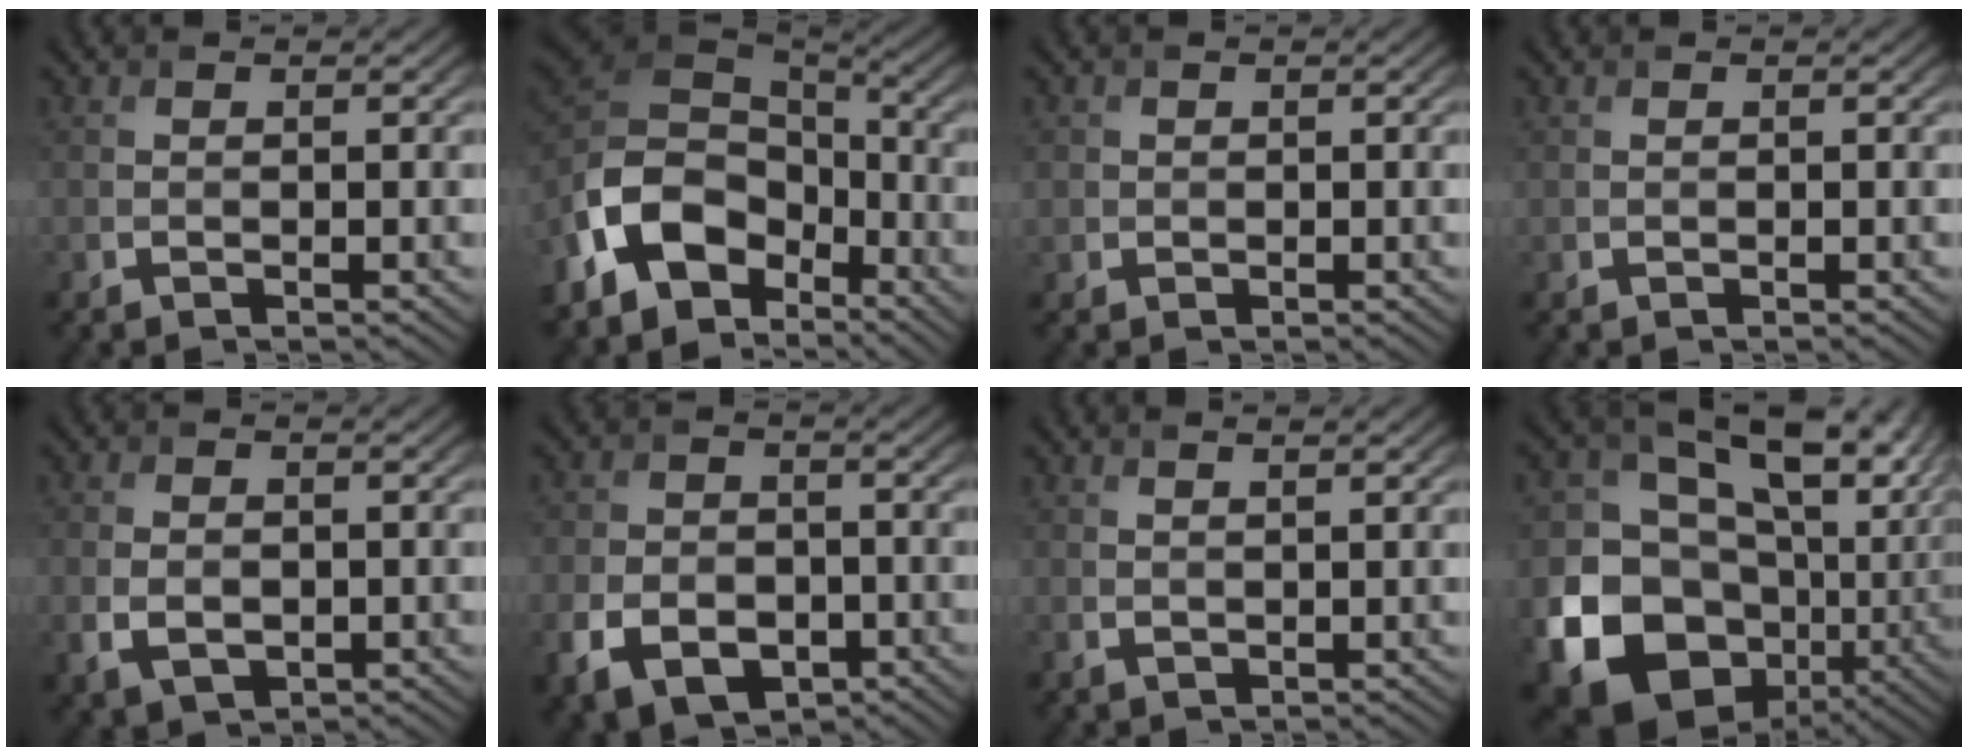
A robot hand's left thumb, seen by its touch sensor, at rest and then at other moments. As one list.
[{"total": 14.1, "force": [-6.2, 9.4, 8.6], "torque": [-0.203, -0.014, -0.126]}, {"total": 1.1, "force": [0.1, 1.1, 0.1], "torque": [0.002, -0.005, 0.000]}, {"total": 0.0}, {"total": 4.0, "force": [-0.6, 2.8, 2.8], "torque": [-0.061, -0.010, -0.009]}, {"total": 8.5, "force": [-3.7, 5.9, 4.8], "torque": [-0.103, -0.025, -0.061]}, {"total": 1.7, "force": [1.2, 0.3, 1.1], "torque": [-0.023, -0.003, 0.027]}, {"total": 19.0, "force": [-2.8, 14.0, 12.6], "torque": [-0.237, -0.042, -0.019]}]